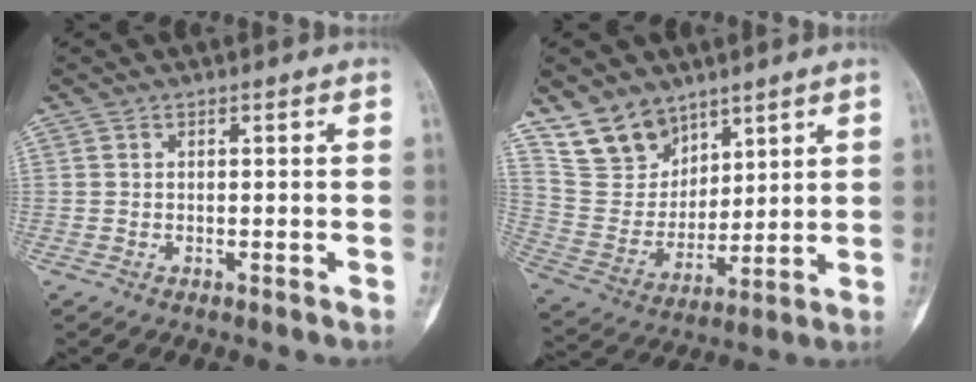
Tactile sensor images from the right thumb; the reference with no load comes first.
{"total": 12.2, "force": [8.9, 7.6, 3.3], "torque": [-0.032, -0.058, 0.190]}